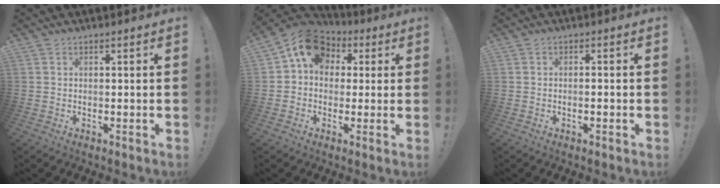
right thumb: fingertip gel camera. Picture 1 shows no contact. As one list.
[{"total": 12.0, "force": [3.5, 9.5, 6.4], "torque": [-0.102, 0.001, 0.074]}, {"total": 1.4, "force": [-0.9, 0.1, 1.1], "torque": [-0.023, 0.004, -0.015]}]